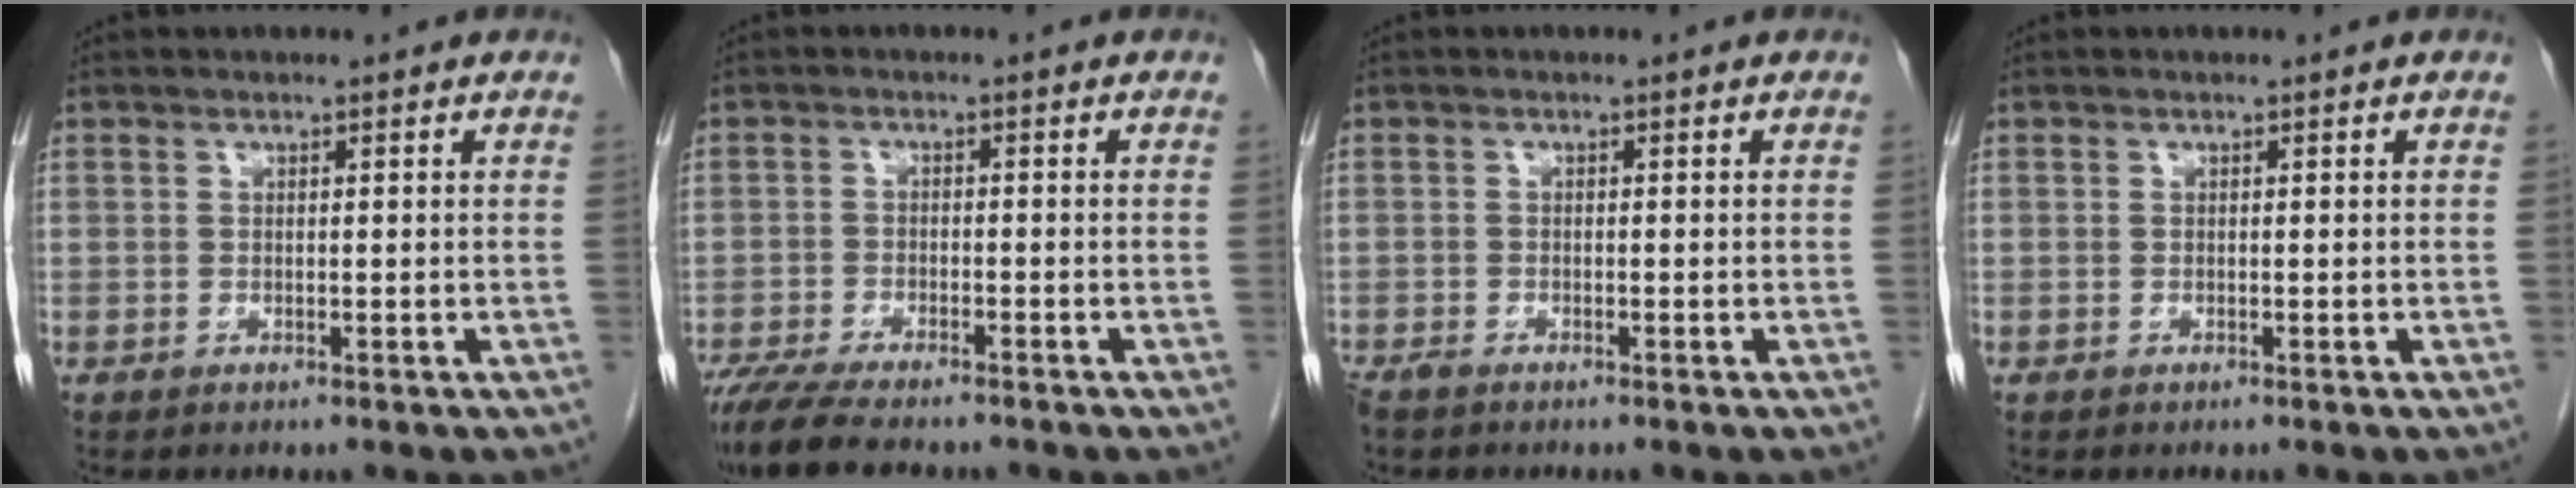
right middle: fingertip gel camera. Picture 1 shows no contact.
{"total": 10.1, "force": [-8.4, 1.9, 5.2], "torque": [-0.089, -0.020, -0.137]}
{"total": 2.0, "force": [-1.6, 0.6, 0.9], "torque": [-0.020, -0.006, -0.025]}
{"total": 0.0}